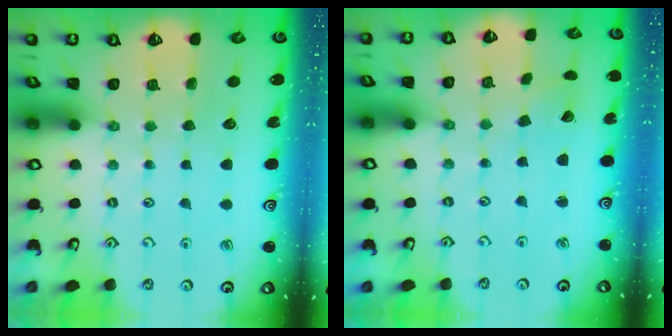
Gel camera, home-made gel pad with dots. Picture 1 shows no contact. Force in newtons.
{"total": 2.7, "press": 2.7, "slide": 0.3}